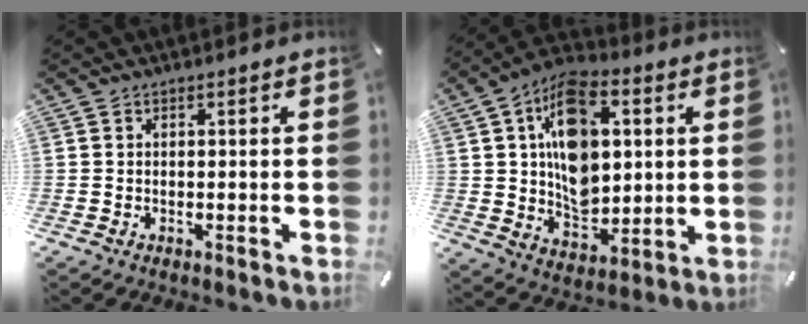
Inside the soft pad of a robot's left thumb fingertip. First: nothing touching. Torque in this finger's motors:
{"motor_torque": [0.81, 0.87, 1.21, 0.38, 0.25]}